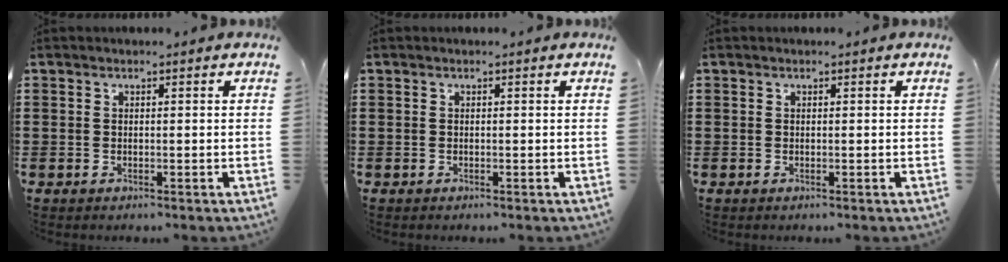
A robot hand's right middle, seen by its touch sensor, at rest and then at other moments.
{"total": 0.0}
{"total": 0.0}